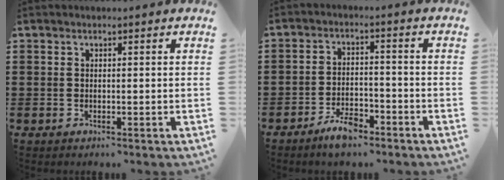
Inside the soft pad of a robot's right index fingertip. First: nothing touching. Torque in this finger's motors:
{"motor_torque": [2.14, 0.00, 0.35, 0.09]}